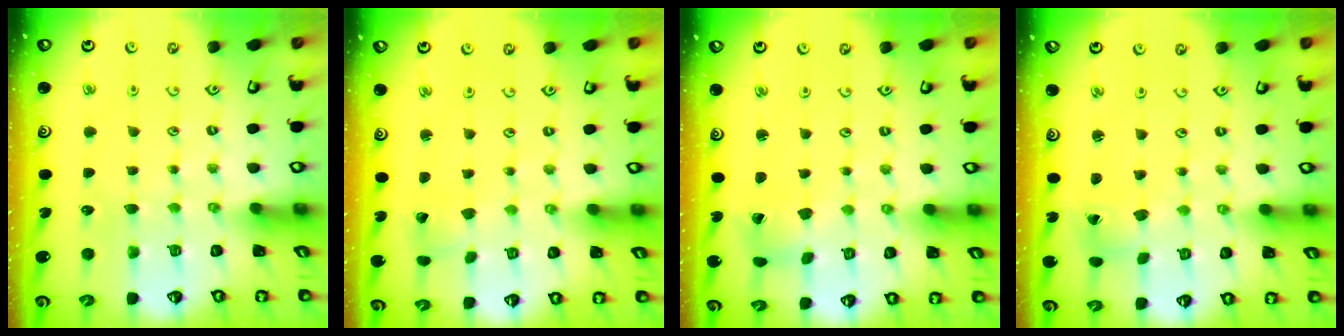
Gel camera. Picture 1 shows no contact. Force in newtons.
{"total": 2.0, "press": 2.0, "slide": 0.2}
{"total": 2.0, "press": 2.0, "slide": 0.4}
{"total": 0.6, "press": 0.6, "slide": 0.2}